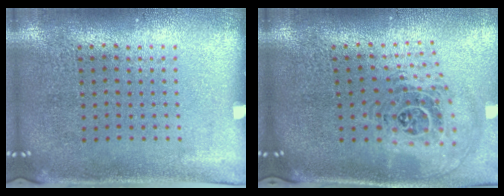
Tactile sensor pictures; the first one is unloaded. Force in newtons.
{"total": 1.5, "press": 1.3, "slide": 0.8}